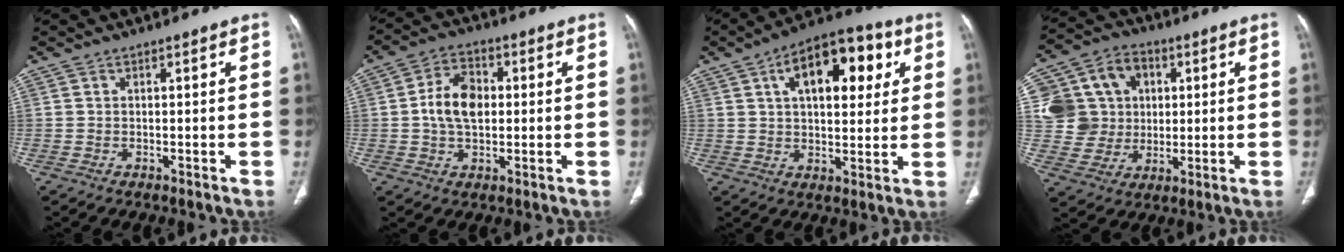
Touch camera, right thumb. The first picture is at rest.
{"total": 8.8, "force": [0.4, 5.7, 6.6], "torque": [-0.108, 0.012, 0.001]}
{"total": 16.4, "force": [5.7, 8.6, 12.8], "torque": [-0.144, 0.008, 0.079]}
{"total": 15.1, "force": [3.1, 13.7, 5.6], "torque": [-0.074, 0.025, 0.064]}